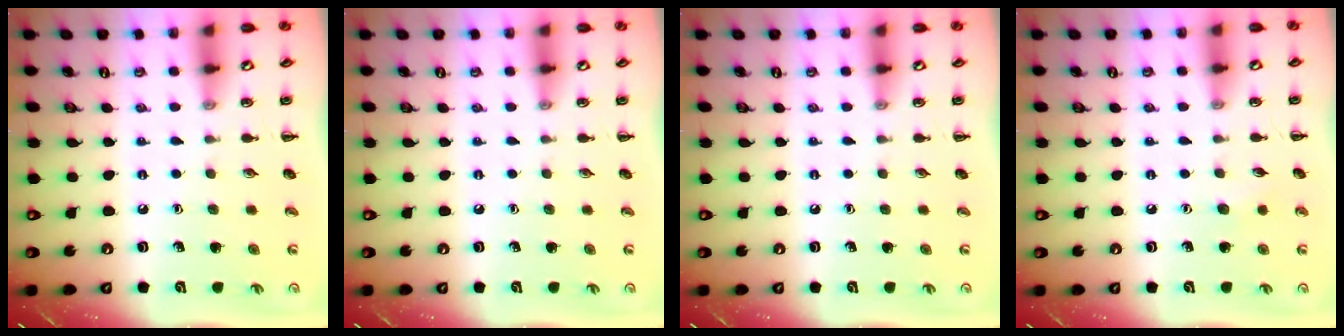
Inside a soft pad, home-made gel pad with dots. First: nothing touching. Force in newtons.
{"total": 0.0}
{"total": 0.0}
{"total": 4.1, "press": 4.0, "slide": 0.9}